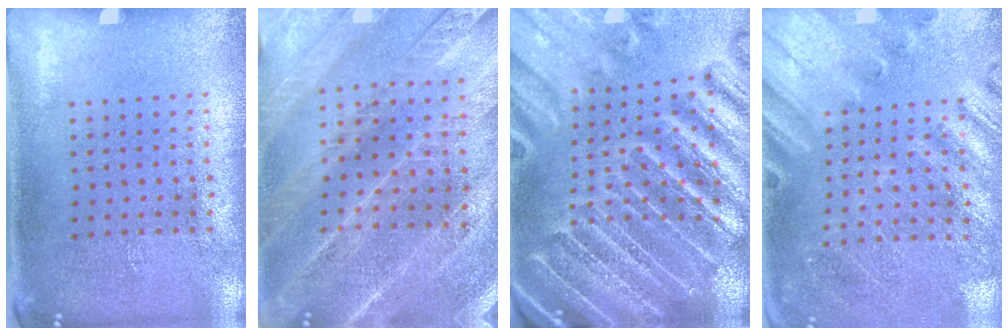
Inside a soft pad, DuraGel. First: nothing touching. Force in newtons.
{"total": 2.8, "press": 2.7, "slide": 0.4}
{"total": 3.9, "press": 3.7, "slide": 1.1}
{"total": 2.3, "press": 2.2, "slide": 0.6}